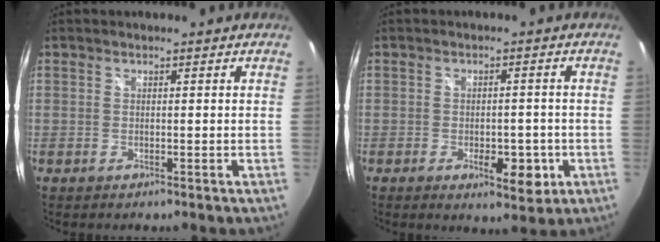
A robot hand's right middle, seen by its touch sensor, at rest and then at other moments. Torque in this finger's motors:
{"motor_torque": [0.11, -0.09, 0.23, 0.07]}